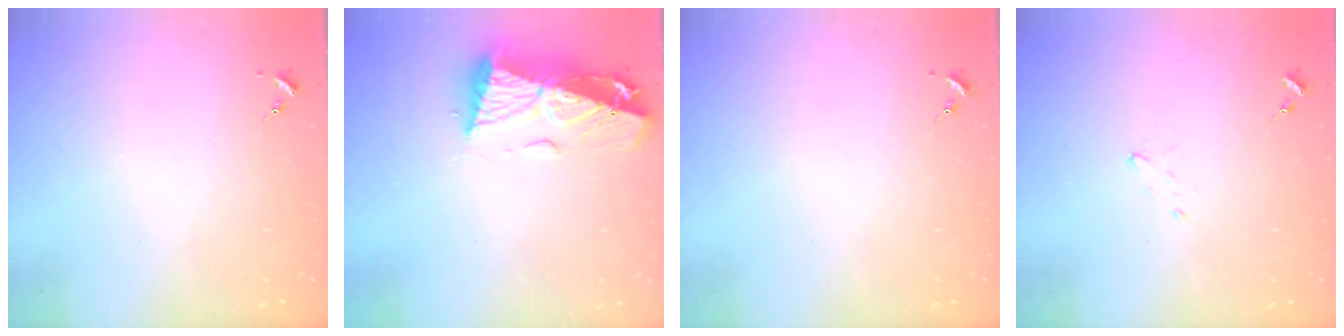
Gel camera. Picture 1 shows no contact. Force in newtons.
{"total": 11.7, "press": 11.6, "slide": 1.2}
{"total": 0.0}
{"total": 5.5, "press": 5.5, "slide": 0.7}